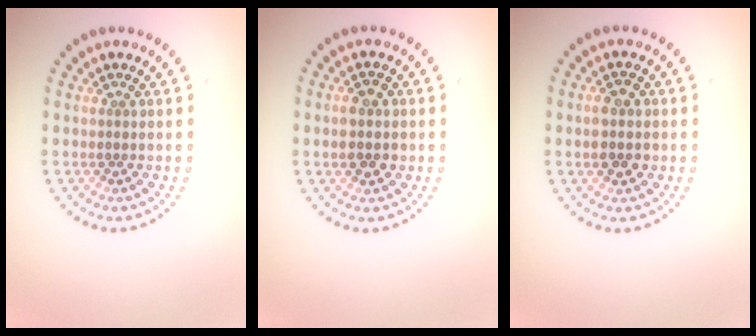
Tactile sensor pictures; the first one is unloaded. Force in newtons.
{"total": 2.8, "press": 2.8, "slide": 0.0}
{"total": 2.5, "press": 2.4, "slide": 0.2}